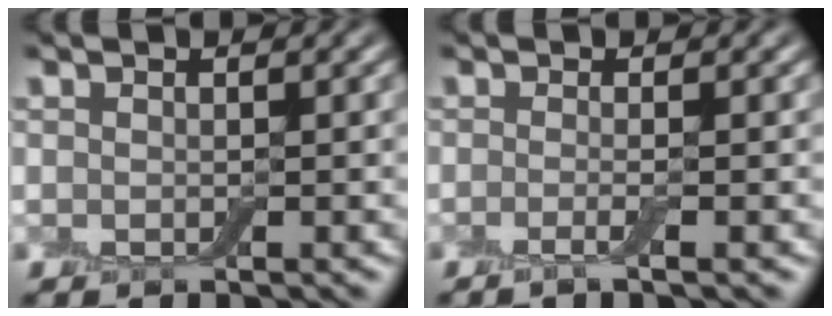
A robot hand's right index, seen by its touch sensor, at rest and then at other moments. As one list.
[{"total": 1.8, "force": [-0.5, 0.5, 1.6], "torque": [-0.023, -0.008, -0.016]}]